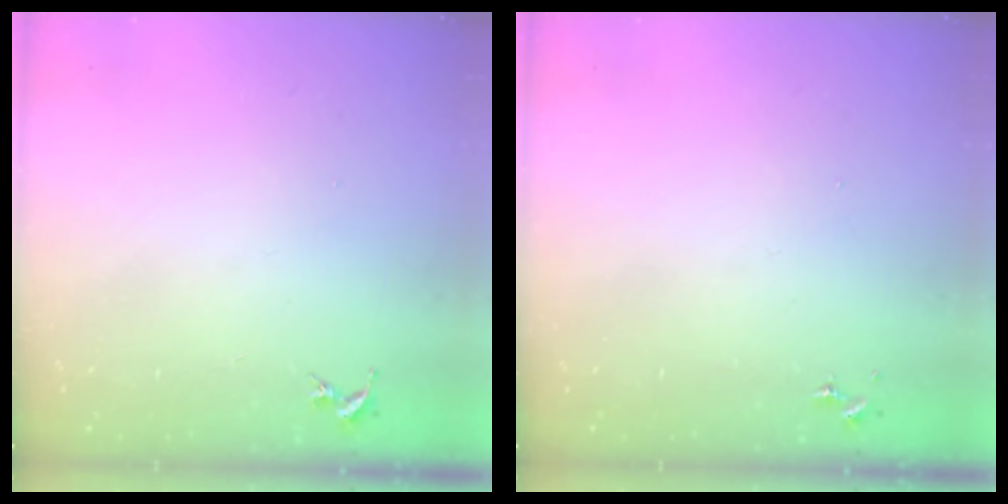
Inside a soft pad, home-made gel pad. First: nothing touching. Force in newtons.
{"total": 0.0}